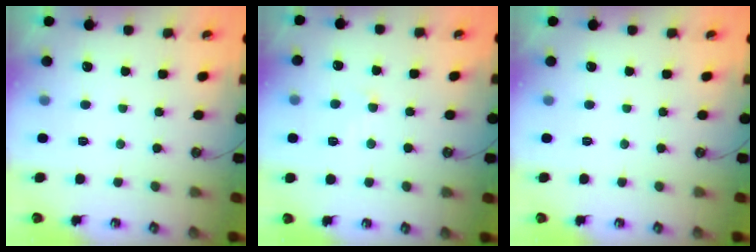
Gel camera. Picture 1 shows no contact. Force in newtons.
{"total": 0.9, "press": 0.6, "slide": 0.7}
{"total": 0.0}